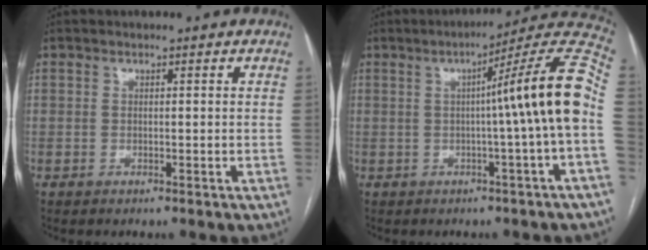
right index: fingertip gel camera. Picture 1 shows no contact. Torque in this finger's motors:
{"motor_torque": [1.30, -0.17, 0.47, 0.15]}